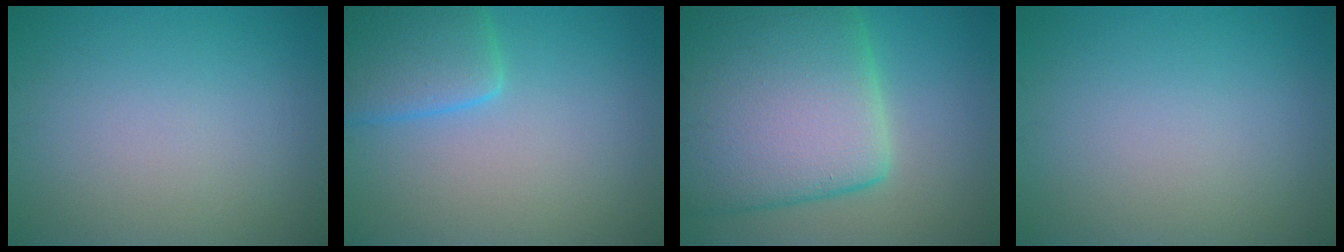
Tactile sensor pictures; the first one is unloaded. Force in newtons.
{"total": 4.8, "press": 4.8, "slide": 0.4}
{"total": 15.9, "press": 15.9, "slide": 0.8}
{"total": 0.0}